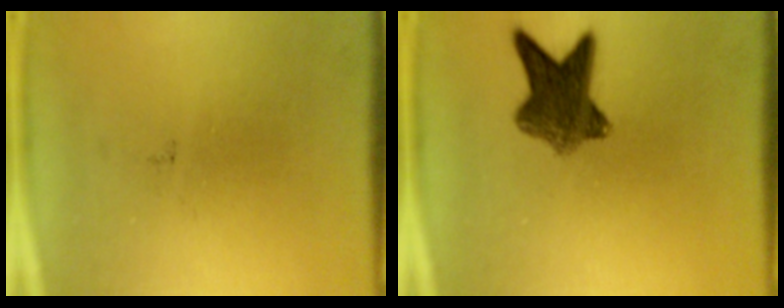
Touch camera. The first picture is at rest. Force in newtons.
{"total": 7.6}